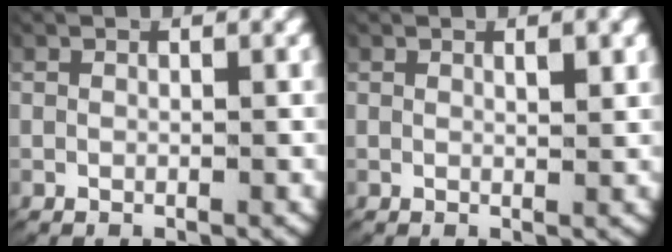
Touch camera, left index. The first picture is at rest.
{"total": 0.9, "force": [0.6, 0.0, 0.8], "torque": [-0.010, -0.006, 0.011]}